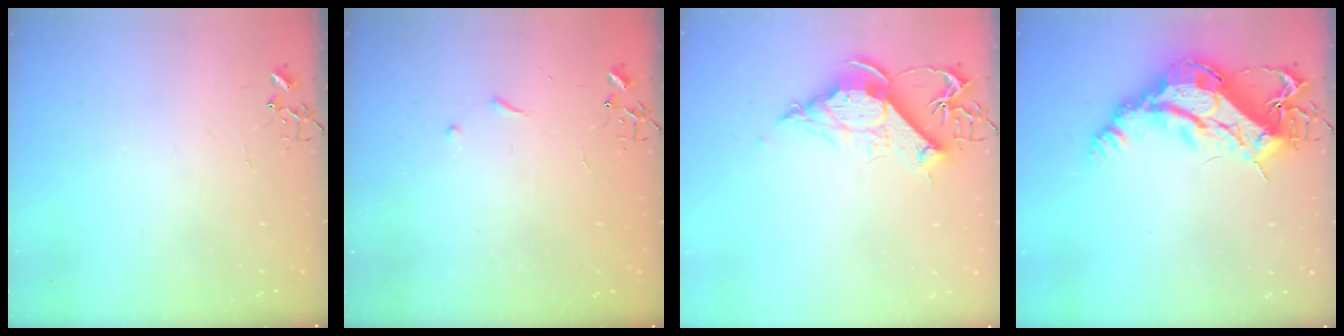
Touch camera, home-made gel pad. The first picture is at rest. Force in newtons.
{"total": 4.0, "press": 3.9, "slide": 0.6}
{"total": 12.5, "press": 12.4, "slide": 1.5}
{"total": 20.3, "press": 20.2, "slide": 2.1}